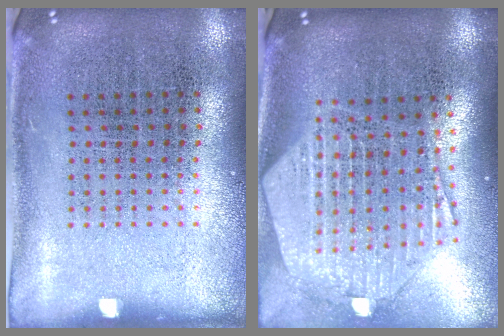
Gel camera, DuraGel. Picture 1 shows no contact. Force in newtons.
{"total": 2.7, "press": 2.2, "slide": 1.6}